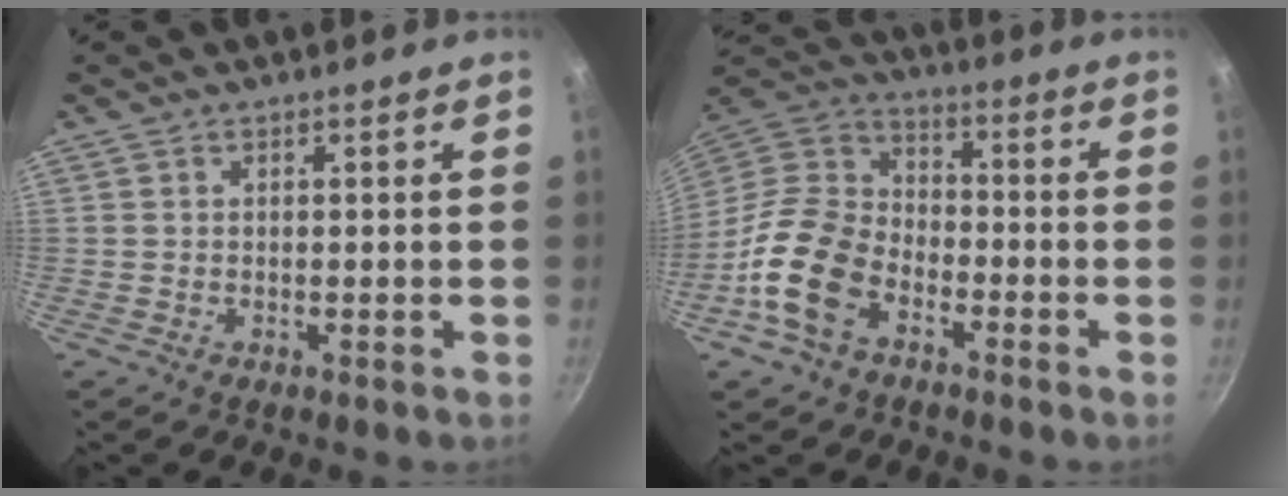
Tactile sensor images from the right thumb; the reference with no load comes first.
{"total": 15.4, "force": [-7.0, 10.2, 9.1], "torque": [-0.152, 0.052, -0.154]}